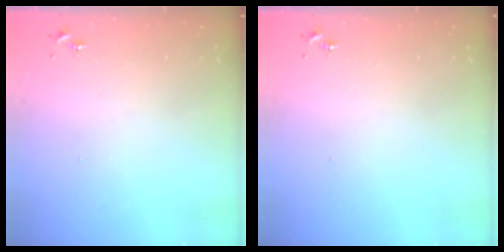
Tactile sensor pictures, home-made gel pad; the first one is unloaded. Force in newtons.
{"total": 0.0}